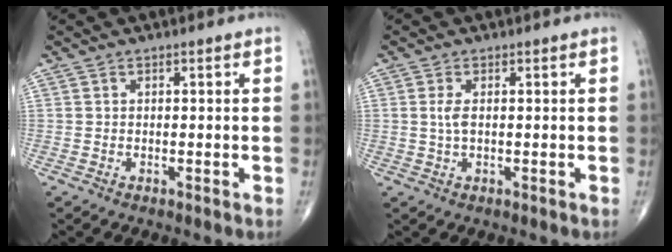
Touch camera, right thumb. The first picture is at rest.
{"total": 2.0, "force": [0.3, 0.8, 1.8], "torque": [-0.042, -0.001, 0.006]}